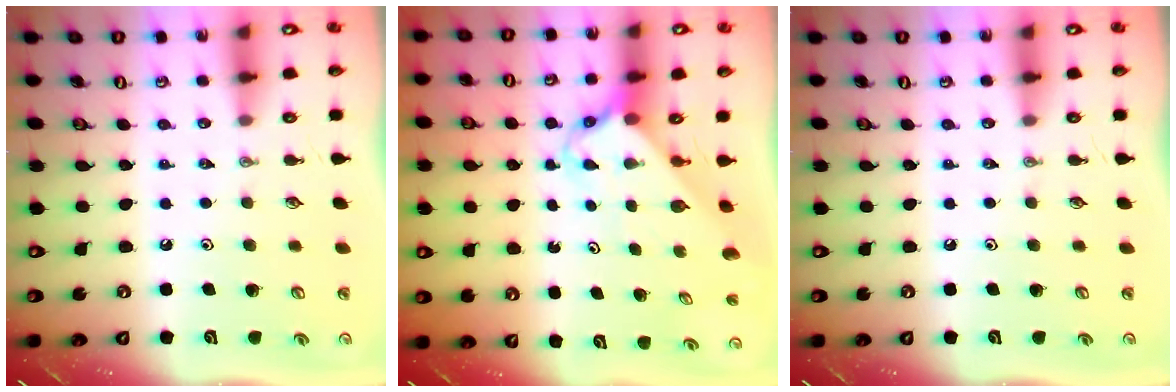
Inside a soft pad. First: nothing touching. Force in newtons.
{"total": 2.5, "press": 2.5, "slide": 0.1}
{"total": 0.0}